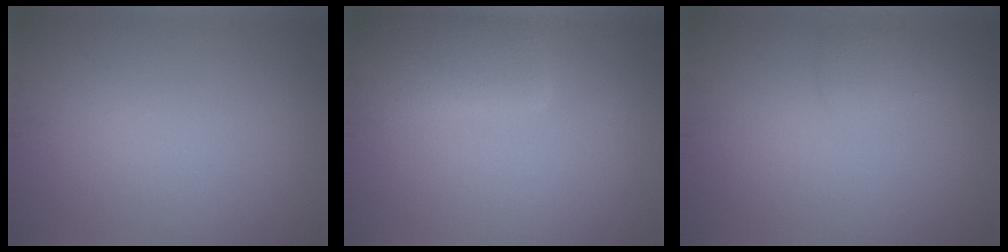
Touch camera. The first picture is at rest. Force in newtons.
{"total": 5.1, "press": 5.1, "slide": 0.2}
{"total": 1.5, "press": 1.5, "slide": 0.1}